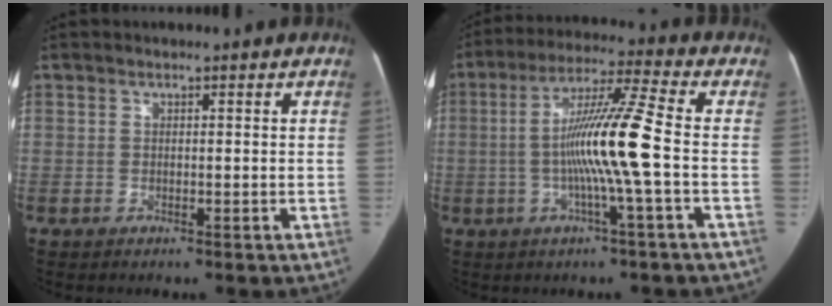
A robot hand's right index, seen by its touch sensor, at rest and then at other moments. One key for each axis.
{"total": 11.5, "fx": -1.7, "fy": -1.3, "fz": 11.4, "tx": -0.211, "ty": 0.004, "tz": -0.037}